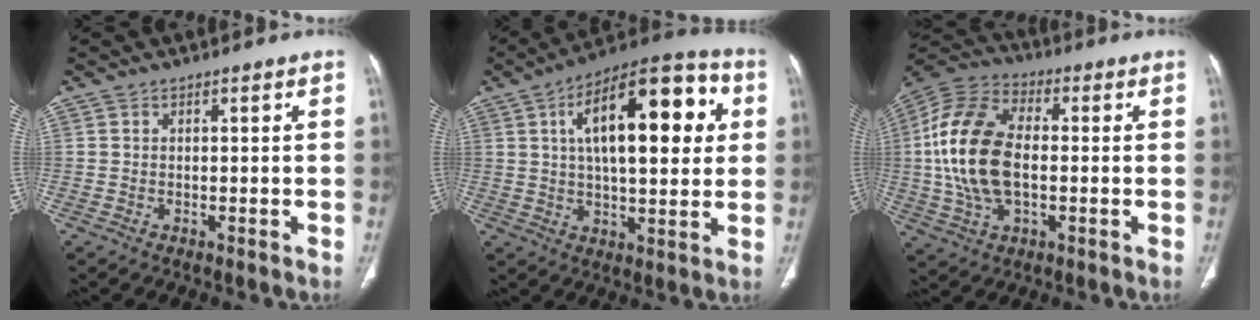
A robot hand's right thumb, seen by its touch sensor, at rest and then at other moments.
{"total": 22.7, "force": [5.6, 9.7, 19.7], "torque": [-0.271, 0.015, 0.075]}
{"total": 18.6, "force": [-0.2, 10.7, 15.2], "torque": [-0.316, 0.016, -0.006]}